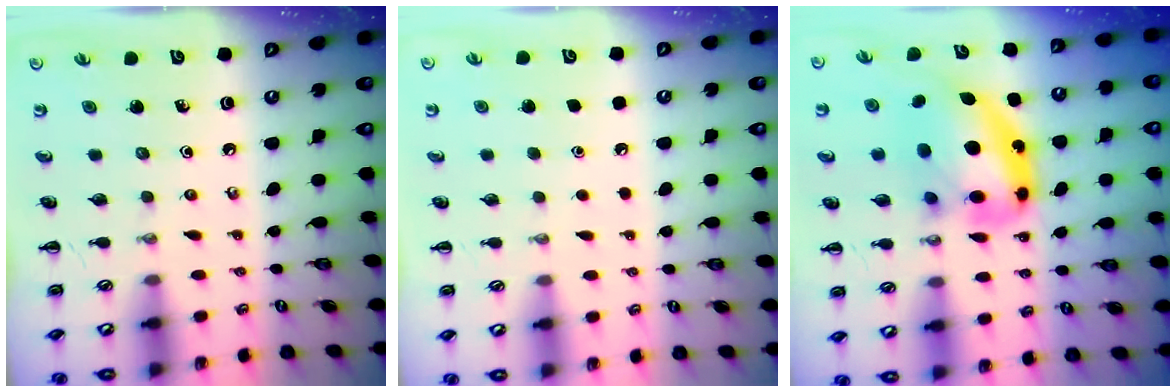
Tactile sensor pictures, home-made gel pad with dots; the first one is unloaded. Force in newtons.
{"total": 1.6, "press": 1.6, "slide": 0.1}
{"total": 12.9, "press": 12.6, "slide": 3.0}